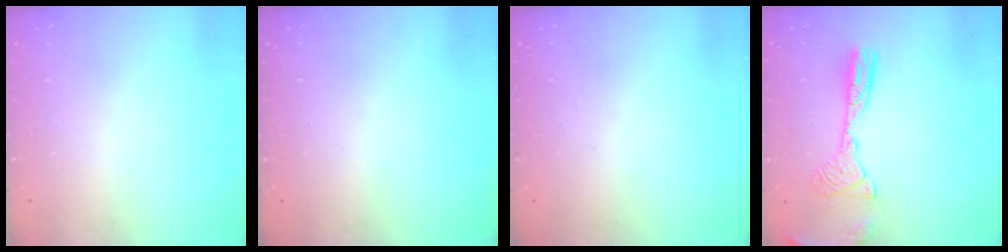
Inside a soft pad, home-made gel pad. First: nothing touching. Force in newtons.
{"total": 0.0}
{"total": 1.0, "press": 0.0, "slide": 1.0}
{"total": 11.9, "press": 11.6, "slide": 2.5}